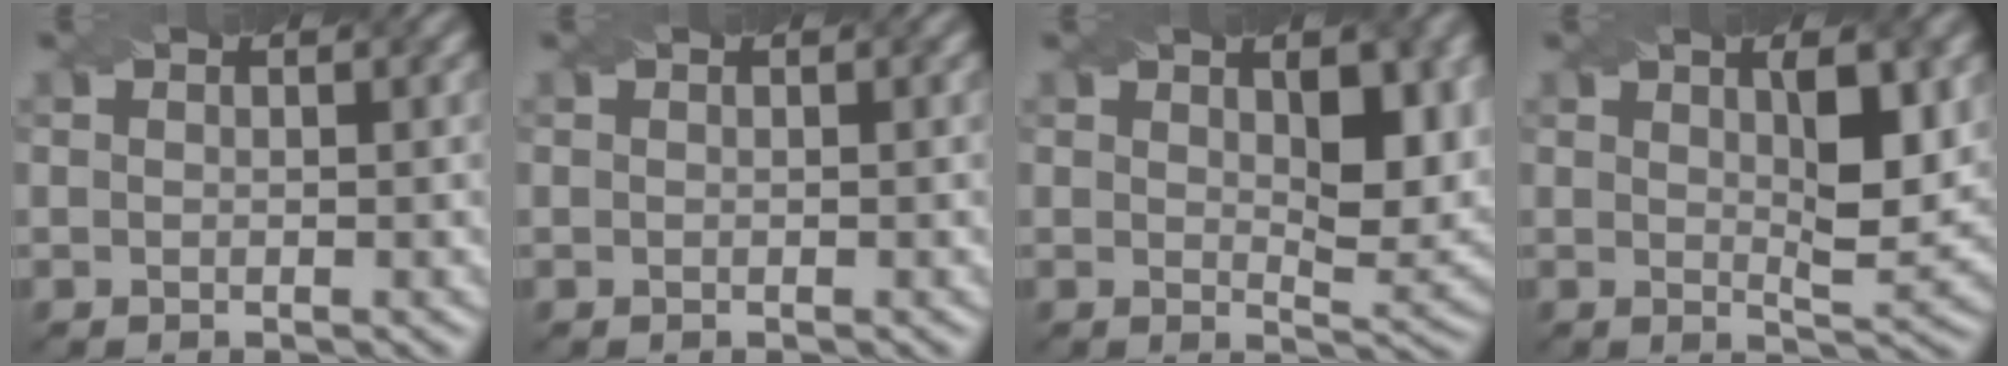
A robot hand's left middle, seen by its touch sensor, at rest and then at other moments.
{"total": 0.0}
{"total": 6.0, "force": [1.8, 2.4, 5.1], "torque": [-0.068, -0.007, 0.035]}
{"total": 4.8, "force": [1.5, 1.1, 4.5], "torque": [-0.065, -0.009, 0.026]}